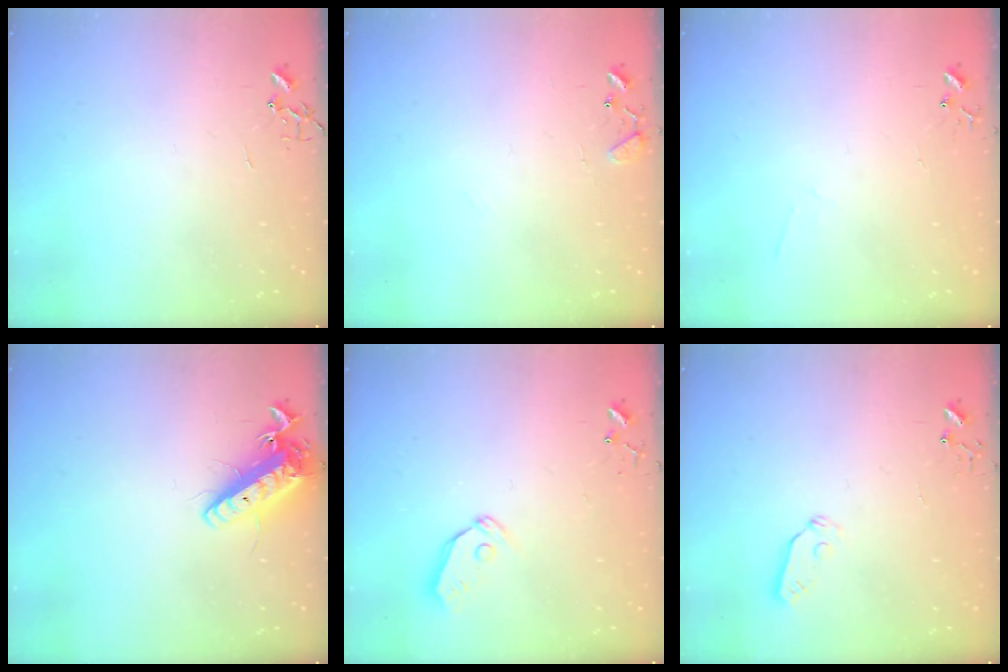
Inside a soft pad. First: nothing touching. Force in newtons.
{"total": 8.4, "press": 8.4, "slide": 0.7}
{"total": 4.4, "press": 4.4, "slide": 0.4}
{"total": 14.1, "press": 13.9, "slide": 2.4}
{"total": 6.0, "press": 6.0, "slide": 0.5}
{"total": 3.9, "press": 3.9, "slide": 0.6}